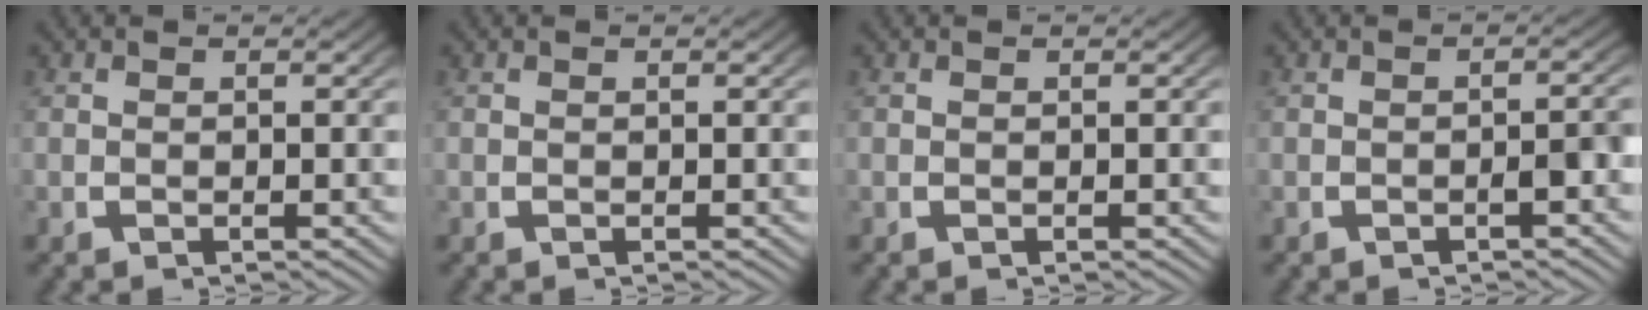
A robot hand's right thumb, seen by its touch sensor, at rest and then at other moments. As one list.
[{"total": 0.0}, {"total": 0.0}, {"total": 1.9, "force": [-0.9, 0.5, 1.6], "torque": [-0.015, 0.004, -0.014]}]